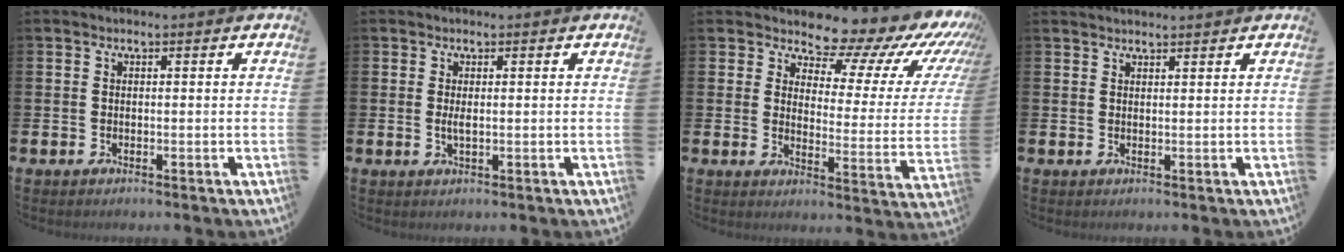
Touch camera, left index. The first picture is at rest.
{"total": 1.1, "force": [0.2, 0.3, 1.1], "torque": [-0.021, 0.001, 0.002]}
{"total": 8.1, "force": [7.1, 3.1, 2.2], "torque": [-0.039, -0.076, 0.109]}
{"total": 1.5, "force": [1.5, 0.2, 0.1], "torque": [0.006, -0.007, 0.026]}